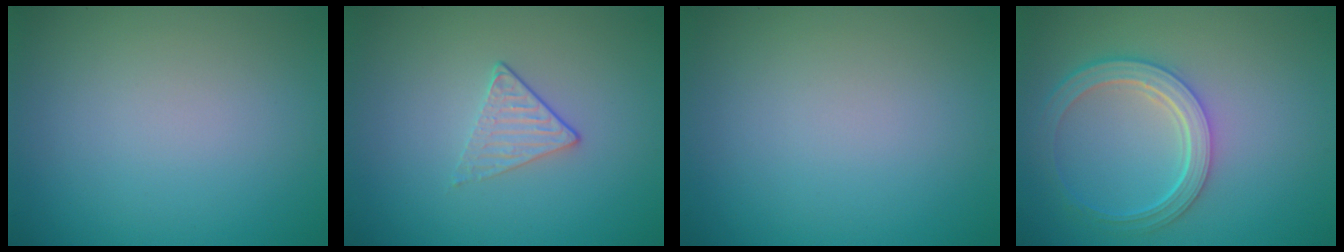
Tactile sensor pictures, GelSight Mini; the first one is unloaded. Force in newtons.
{"total": 1.4, "press": 1.1, "slide": 0.9}
{"total": 0.0}
{"total": 4.7, "press": 3.7, "slide": 2.9}